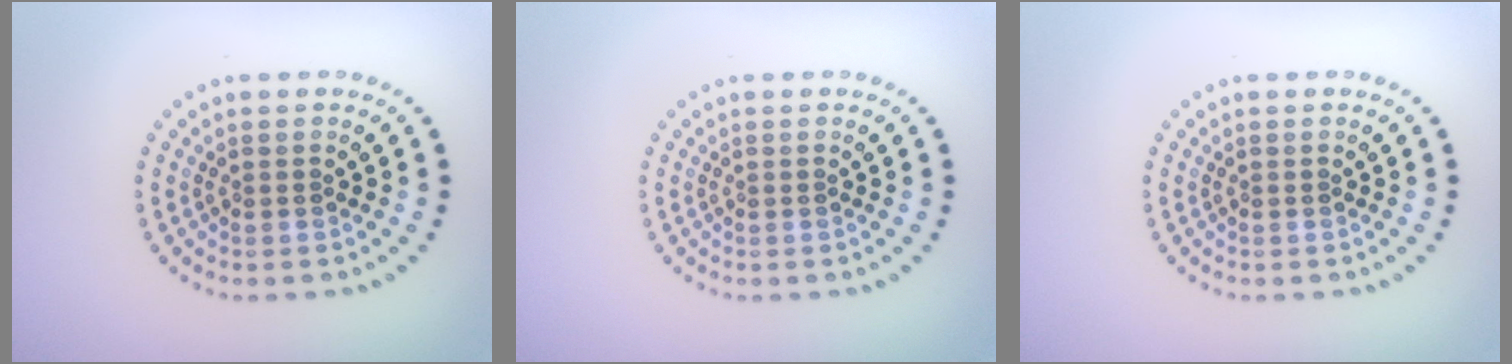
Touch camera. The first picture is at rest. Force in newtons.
{"total": 0.0}
{"total": 0.0}